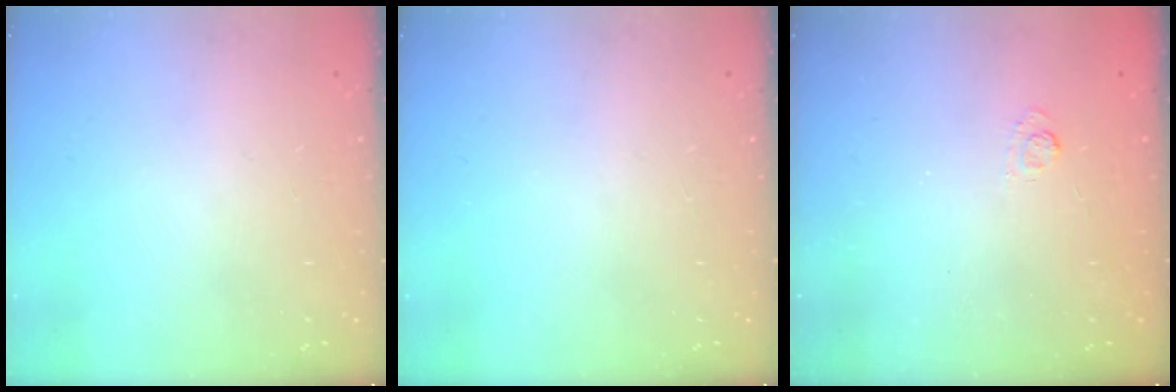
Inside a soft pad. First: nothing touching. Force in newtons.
{"total": 0.0}
{"total": 2.4, "press": 1.9, "slide": 1.4}